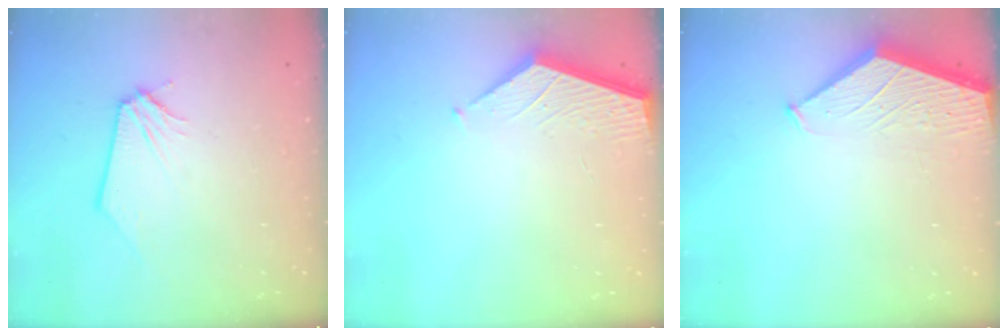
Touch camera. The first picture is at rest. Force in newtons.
{"total": 2.2, "press": 2.2, "slide": 0.2}
{"total": 1.4, "press": 1.4, "slide": 0.2}